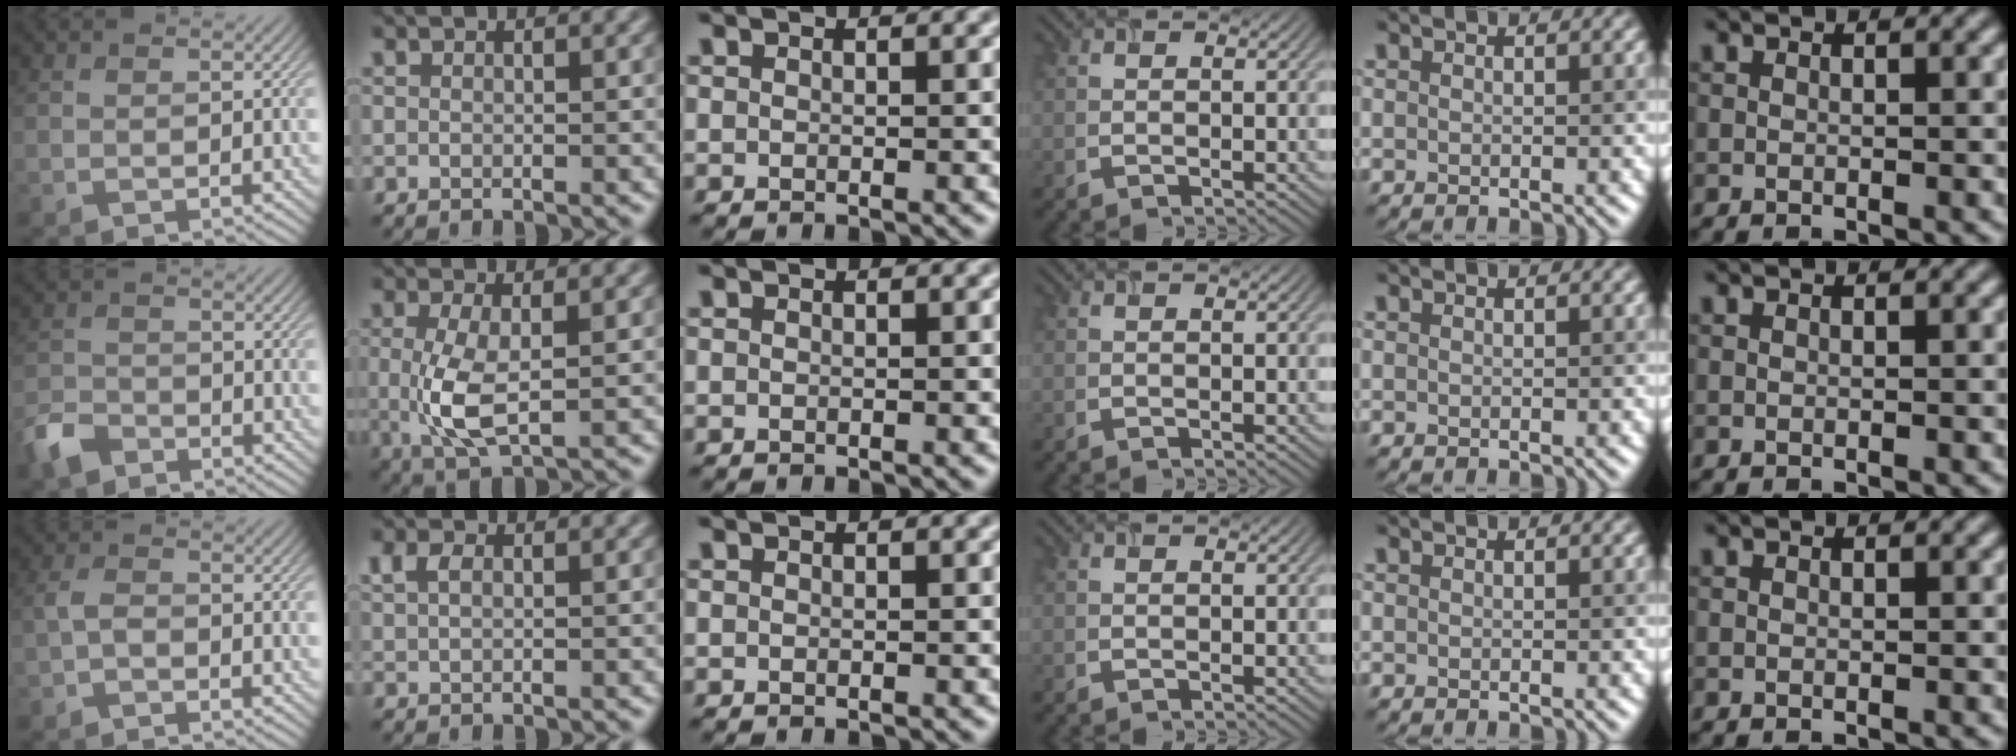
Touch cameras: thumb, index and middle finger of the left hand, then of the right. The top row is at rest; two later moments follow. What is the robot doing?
{"motion": "insert", "object": "airpods case & airpods"}